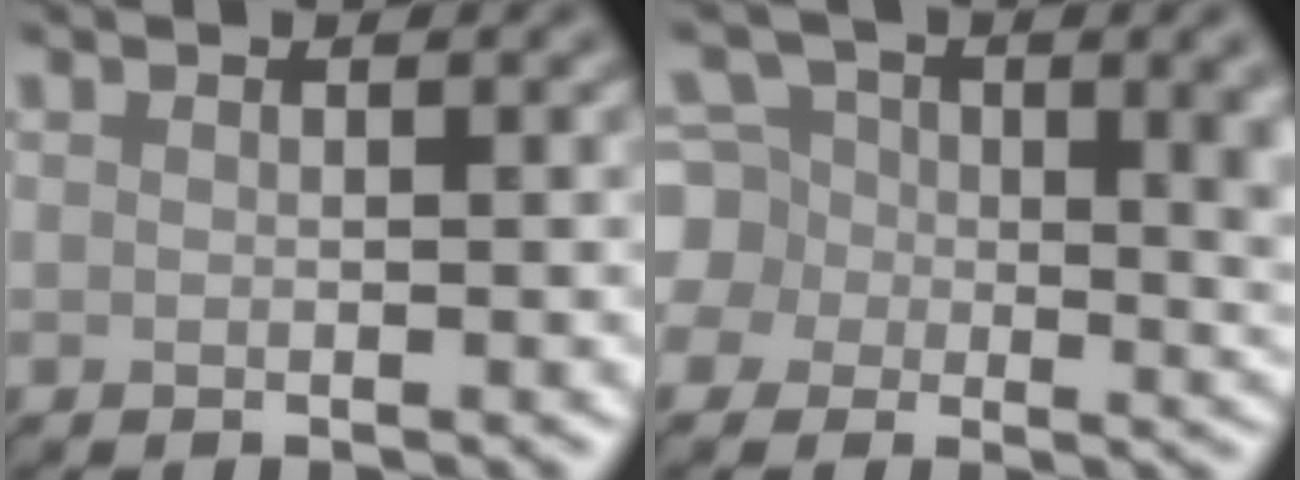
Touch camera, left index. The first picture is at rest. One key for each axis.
{"total": 10.1, "fx": 0.7, "fy": 8.2, "fz": 5.9, "tx": -0.079, "ty": -0.009, "tz": 0.000}